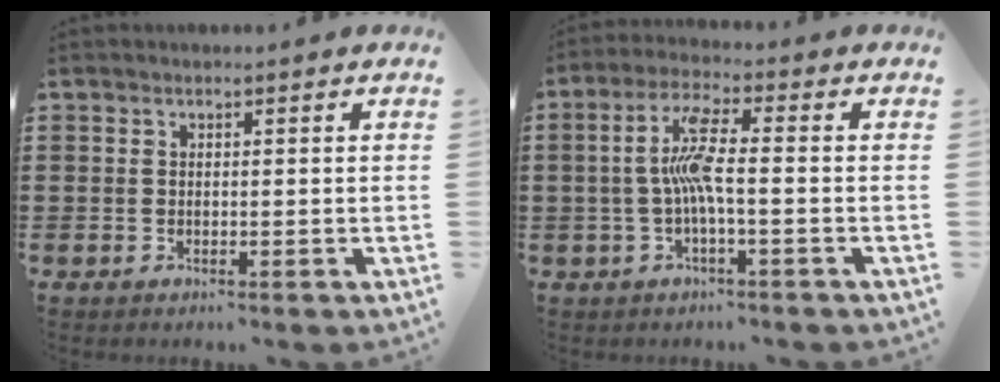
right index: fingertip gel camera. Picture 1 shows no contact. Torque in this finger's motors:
{"motor_torque": [1.05, -0.18, 0.66, 0.21]}